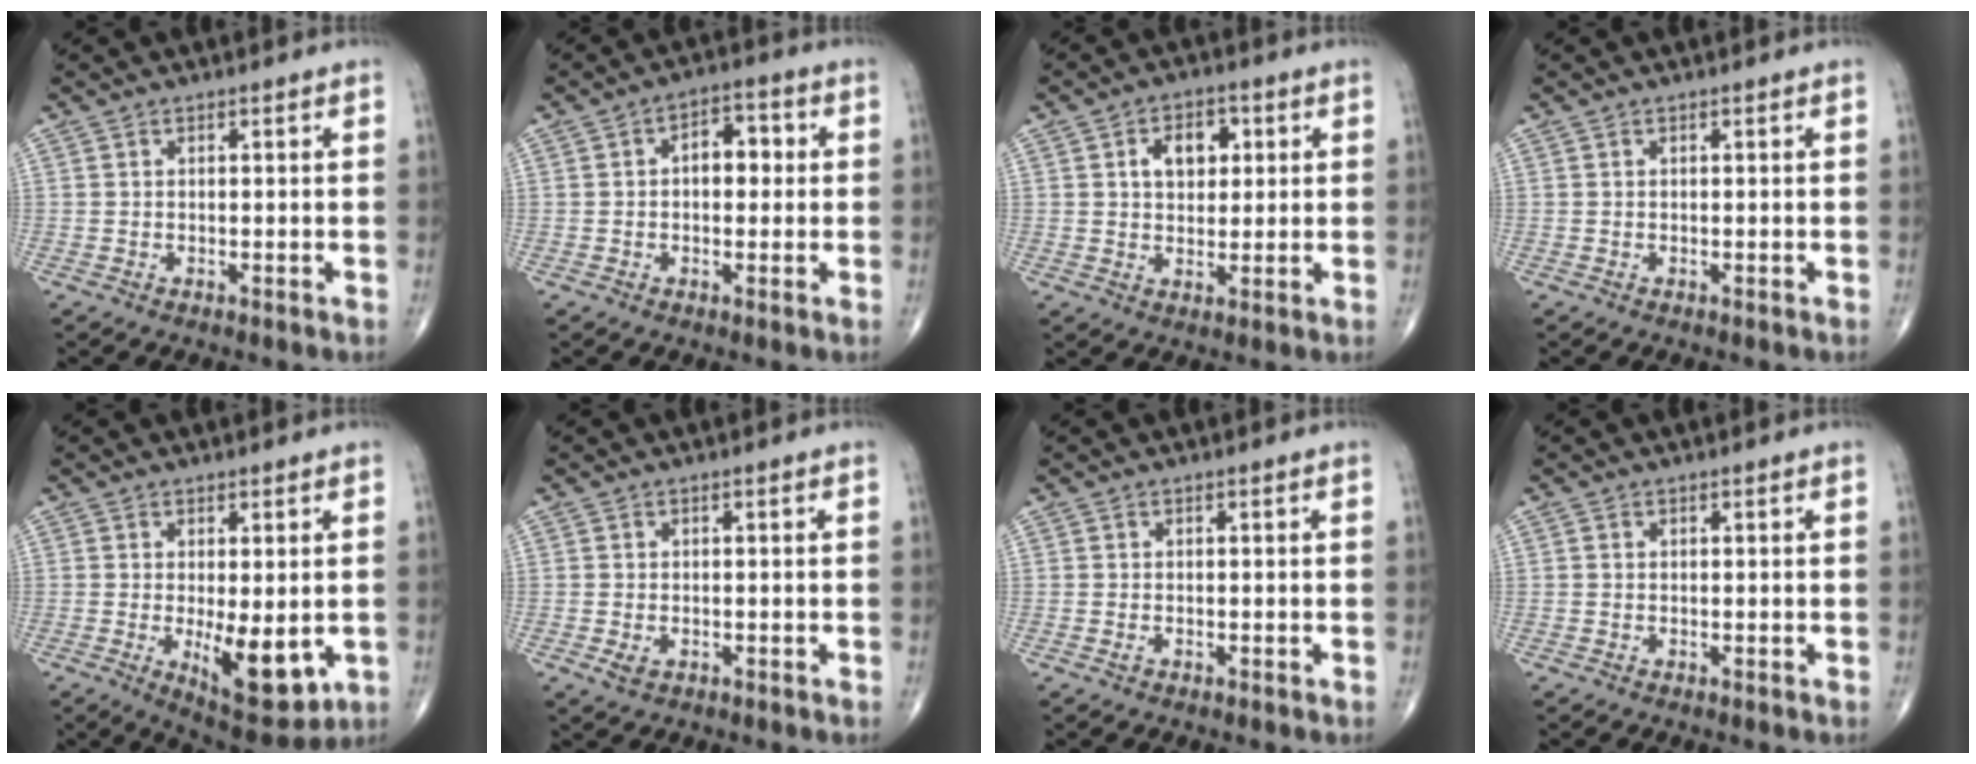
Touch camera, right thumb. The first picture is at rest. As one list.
[{"total": 6.2, "force": [0.5, 3.8, 4.8], "torque": [-0.048, 0.017, 0.000]}, {"total": 7.0, "force": [1.9, 4.6, 4.9], "torque": [-0.050, 0.001, 0.027]}, {"total": 0.0}, {"total": 10.5, "force": [-2.0, 4.2, 9.5], "torque": [-0.120, -0.025, -0.016]}, {"total": 1.9, "force": [-0.7, 1.2, 1.3], "torque": [-0.023, -0.002, -0.009]}, {"total": 0.8, "force": [-0.4, 0.4, 0.5], "torque": [-0.010, 0.001, -0.008]}, {"total": 0.0}]